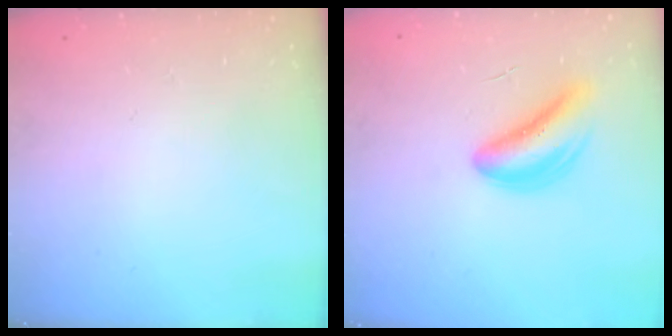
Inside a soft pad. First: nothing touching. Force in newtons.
{"total": 5.3, "press": 4.7, "slide": 2.5}